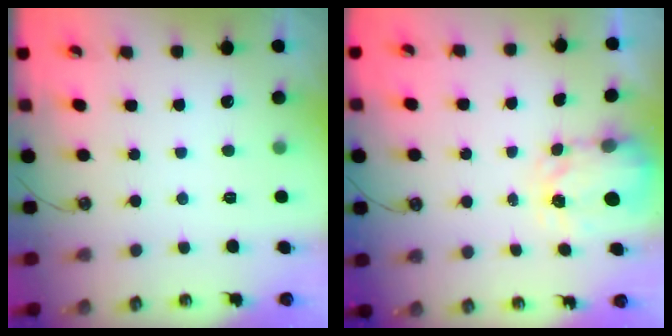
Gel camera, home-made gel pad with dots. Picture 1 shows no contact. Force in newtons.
{"total": 3.6, "press": 3.5, "slide": 0.5}